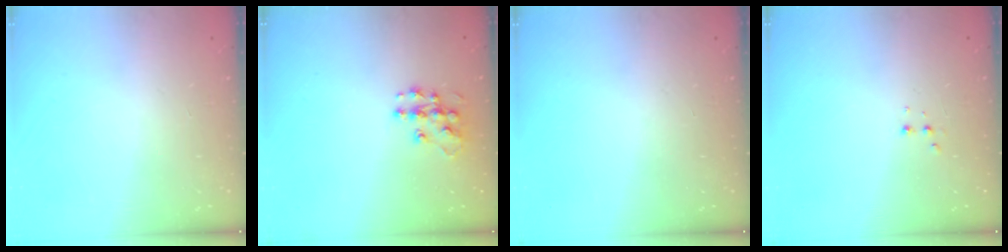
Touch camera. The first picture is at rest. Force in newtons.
{"total": 10.6, "press": 10.6, "slide": 0.6}
{"total": 0.0}
{"total": 2.9, "press": 2.7, "slide": 1.0}